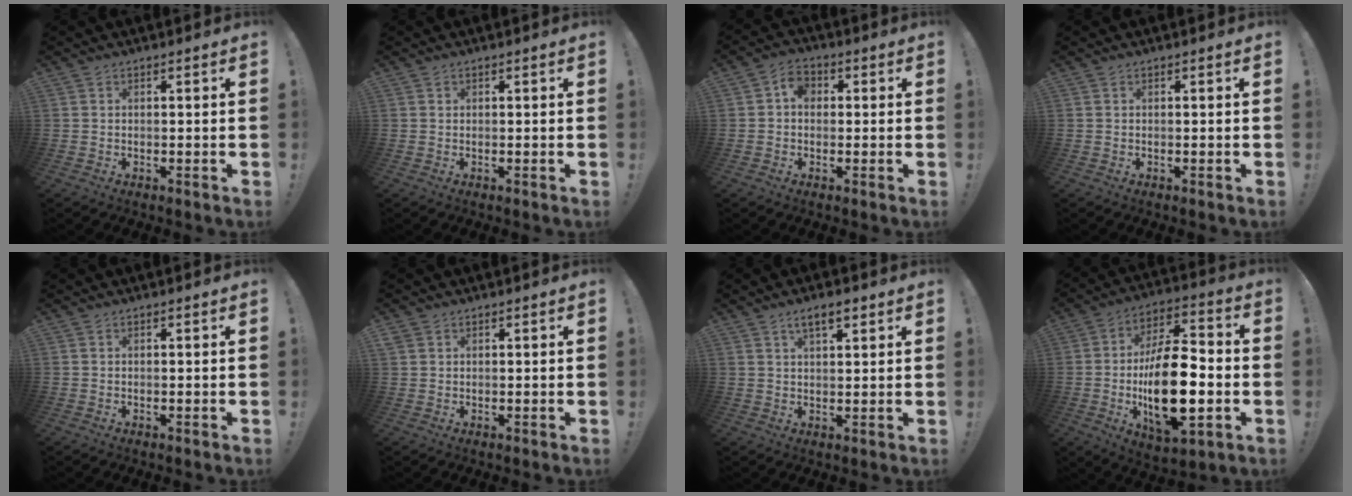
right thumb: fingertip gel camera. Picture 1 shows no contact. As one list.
[{"total": 0.5, "force": [0.3, 0.4, 0.0], "torque": [0.008, -0.002, 0.004]}, {"total": 4.9, "force": [0.3, 3.9, 2.9], "torque": [-0.042, 0.007, 0.005]}, {"total": 0.0}, {"total": 0.0}, {"total": 1.6, "force": [1.1, 1.1, 0.5], "torque": [-0.002, -0.004, 0.020]}, {"total": 5.2, "force": [3.2, 1.9, 3.7], "torque": [-0.057, -0.010, 0.054]}, {"total": 23.2, "force": [-3.9, 11.1, 20.0], "torque": [-0.344, 0.011, -0.059]}]